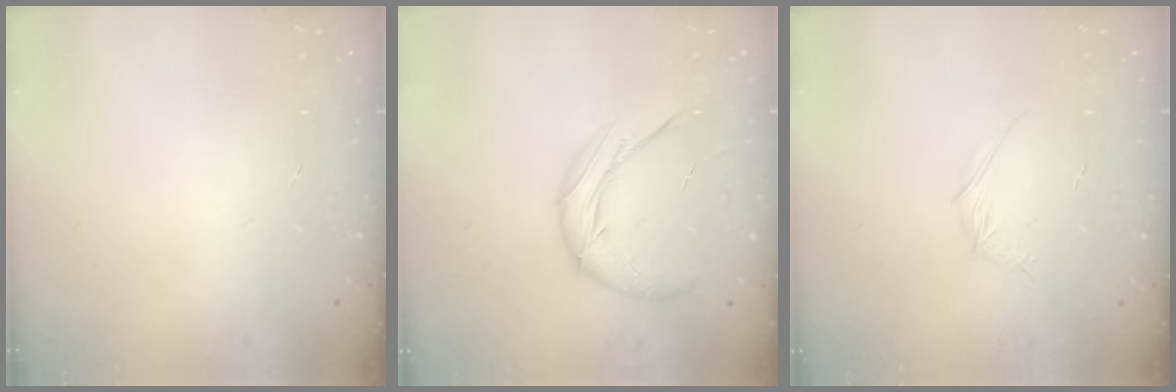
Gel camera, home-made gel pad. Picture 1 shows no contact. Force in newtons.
{"total": 11.6, "press": 11.5, "slide": 1.5}
{"total": 3.3, "press": 3.2, "slide": 1.0}